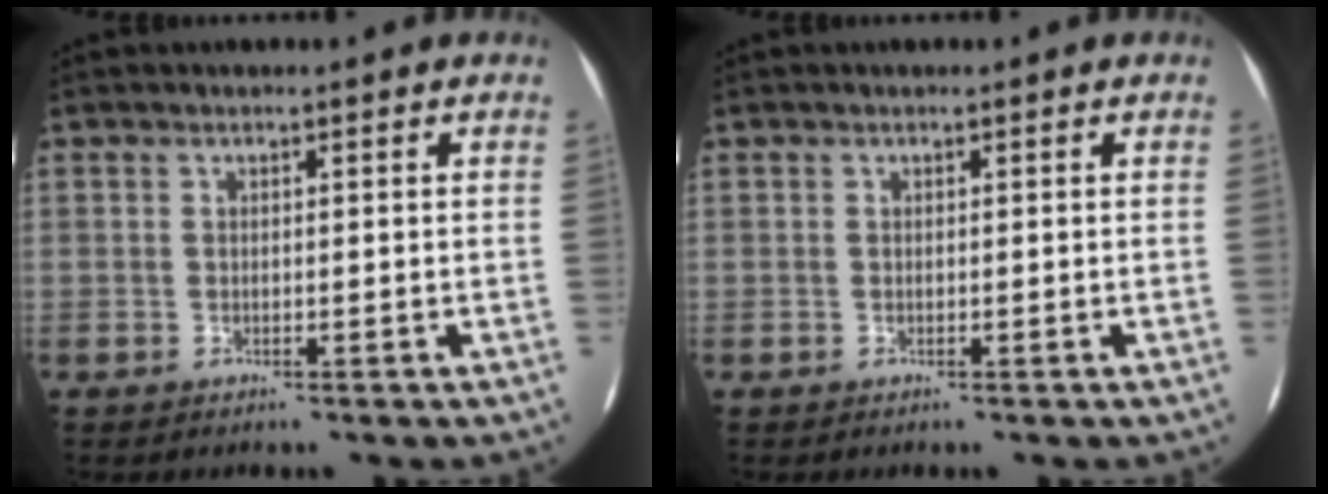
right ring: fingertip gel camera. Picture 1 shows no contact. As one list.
[{"total": 0.0}]